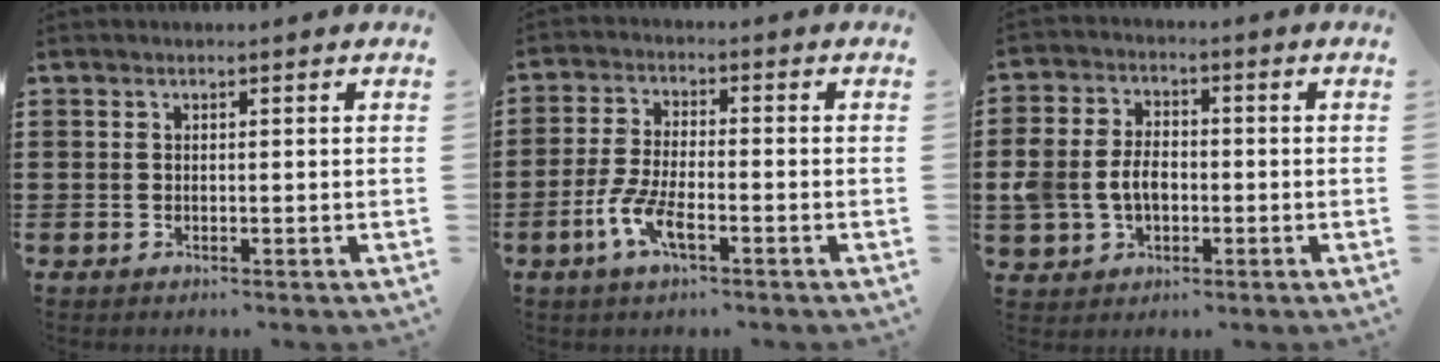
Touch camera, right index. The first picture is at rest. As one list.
[{"total": 6.1, "force": [-3.1, 1.6, 5.0], "torque": [-0.122, -0.013, -0.062]}, {"total": 6.1, "force": [-0.9, 4.6, 3.9], "torque": [-0.105, 0.003, -0.024]}]